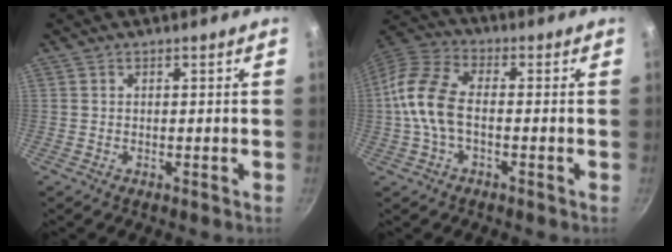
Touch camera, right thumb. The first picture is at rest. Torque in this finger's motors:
{"motor_torque": [-0.74, 1.07, 1.52, -0.19, 0.44]}